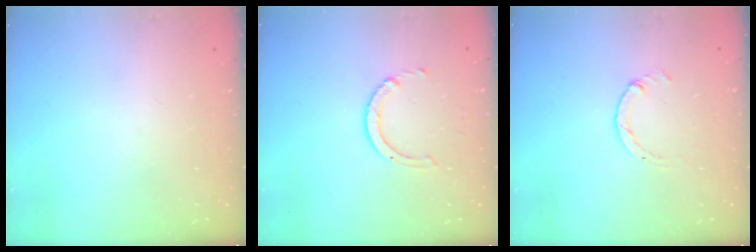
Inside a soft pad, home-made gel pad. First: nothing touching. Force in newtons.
{"total": 2.3, "press": 2.3, "slide": 0.3}
{"total": 1.1, "press": 1.1, "slide": 0.2}